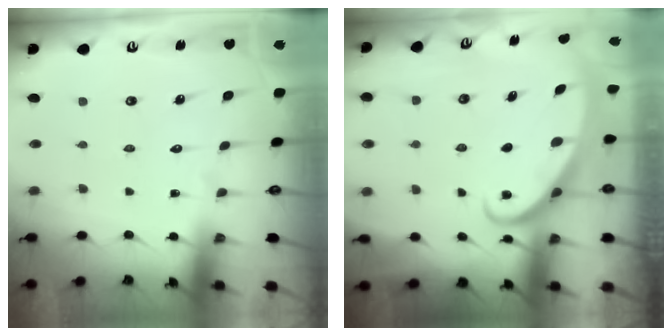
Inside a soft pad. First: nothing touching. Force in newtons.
{"total": 2.5, "press": 2.5, "slide": 0.3}